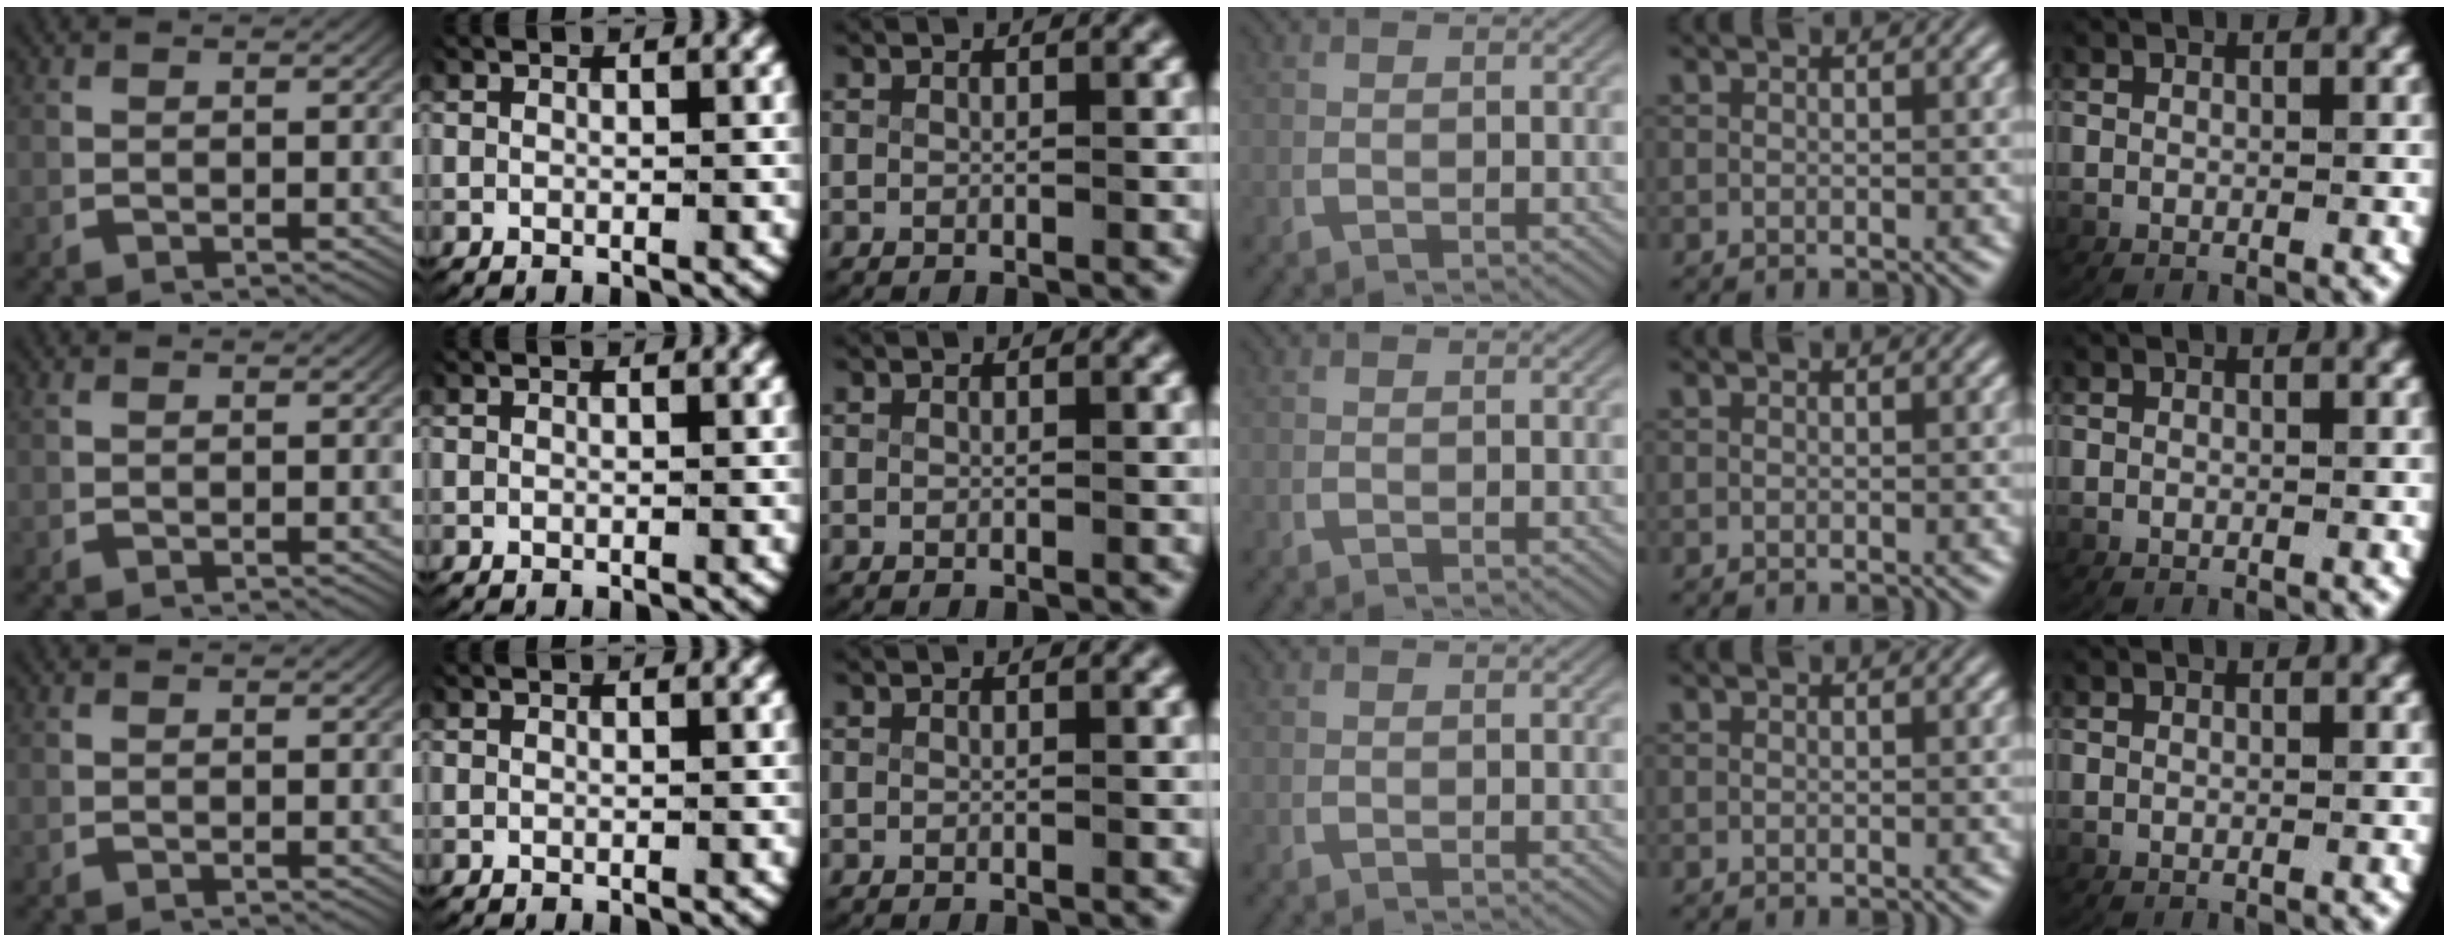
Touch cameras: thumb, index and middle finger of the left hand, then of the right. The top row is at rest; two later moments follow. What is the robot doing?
{"motion": "lift_and_place", "object": "paper"}